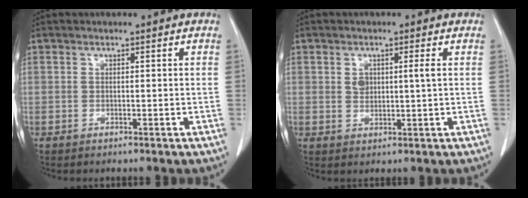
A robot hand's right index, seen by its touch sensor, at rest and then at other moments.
{"total": 2.8, "force": [0.7, 0.6, 2.6], "torque": [-0.049, 0.004, 0.017]}